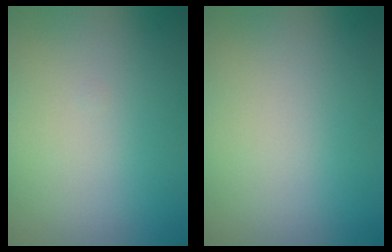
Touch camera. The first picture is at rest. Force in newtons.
{"total": 0.0}